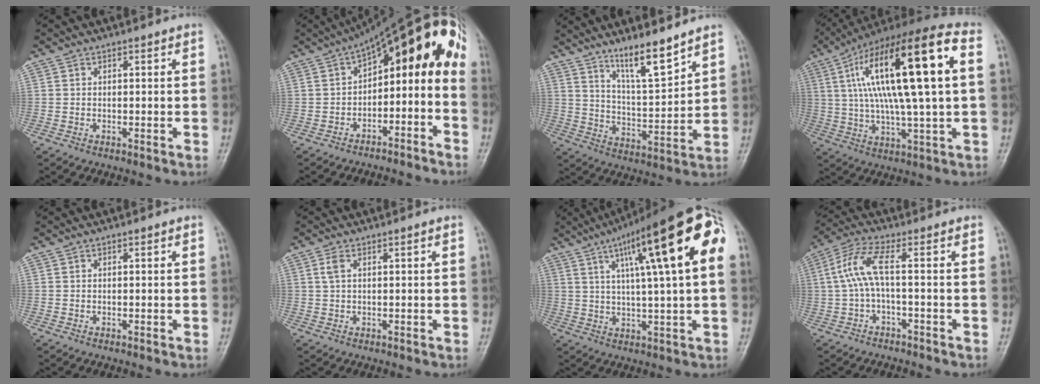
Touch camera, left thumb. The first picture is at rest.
{"total": 17.3, "force": [-3.7, 9.2, 14.2], "torque": [-0.176, 0.099, -0.052]}
{"total": 10.5, "force": [8.1, 1.3, 6.6], "torque": [-0.111, -0.063, 0.151]}
{"total": 25.9, "force": [5.4, 6.1, 24.6], "torque": [-0.439, 0.033, 0.081]}
{"total": 0.0}
{"total": 1.7, "force": [0.6, 0.7, 1.4], "torque": [-0.038, 0.013, 0.015]}
{"total": 20.7, "force": [6.9, 3.5, 19.1], "torque": [-0.279, 0.016, 0.096]}
{"total": 6.3, "force": [-0.5, 1.0, 6.2], "torque": [-0.157, 0.035, -0.013]}